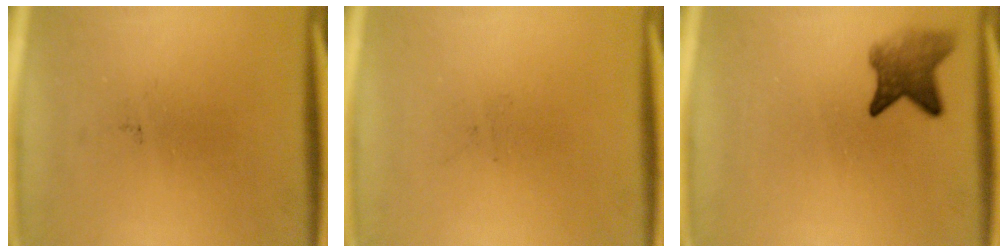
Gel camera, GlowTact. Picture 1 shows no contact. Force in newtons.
{"total": 0.0}
{"total": 4.5}